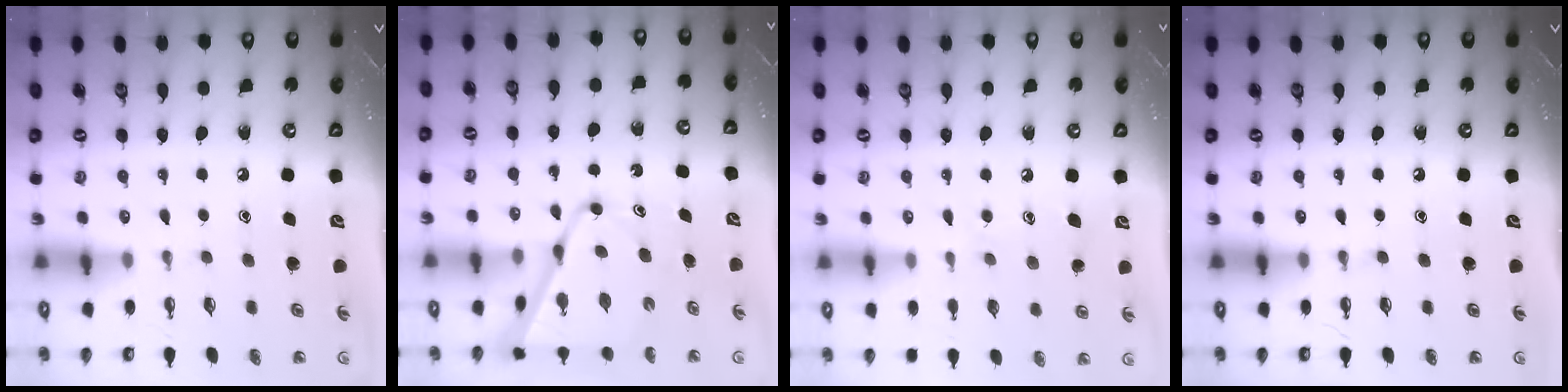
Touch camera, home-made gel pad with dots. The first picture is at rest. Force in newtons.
{"total": 13.1, "press": 13.1, "slide": 1.3}
{"total": 7.3, "press": 7.3, "slide": 0.5}
{"total": 0.0}